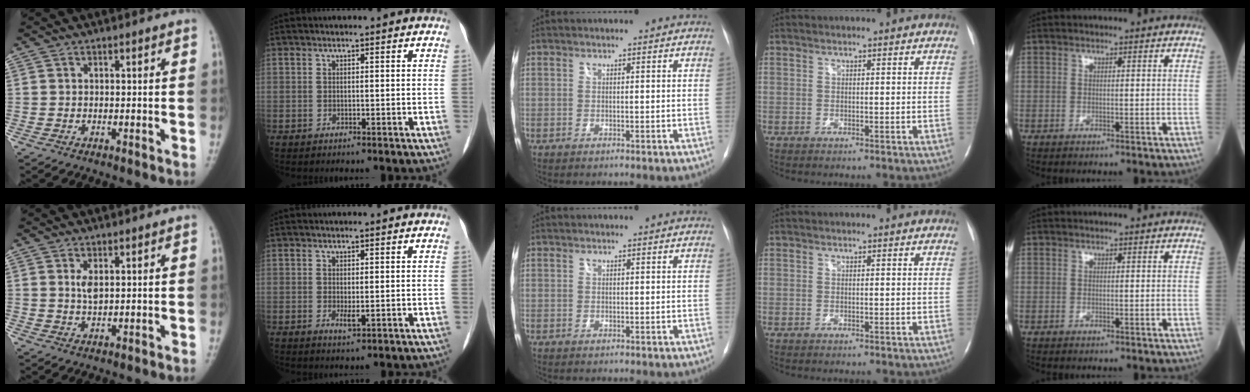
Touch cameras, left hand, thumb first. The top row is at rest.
{"thumb": {"total": 2.4, "force": [0.9, 1.1, 1.9], "torque": [-0.032, -0.008, 0.022]}, "index": {"total": 1.7, "force": [0.3, 0.4, 1.6], "torque": [-0.029, -0.002, 0.008]}}